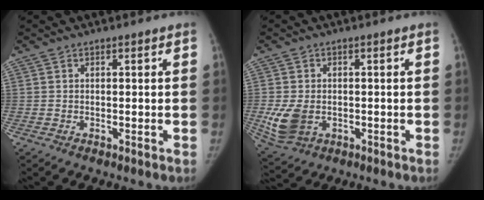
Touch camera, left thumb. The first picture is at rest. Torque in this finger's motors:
{"motor_torque": [0.15, 1.47, 0.50, -0.50, 0.28]}